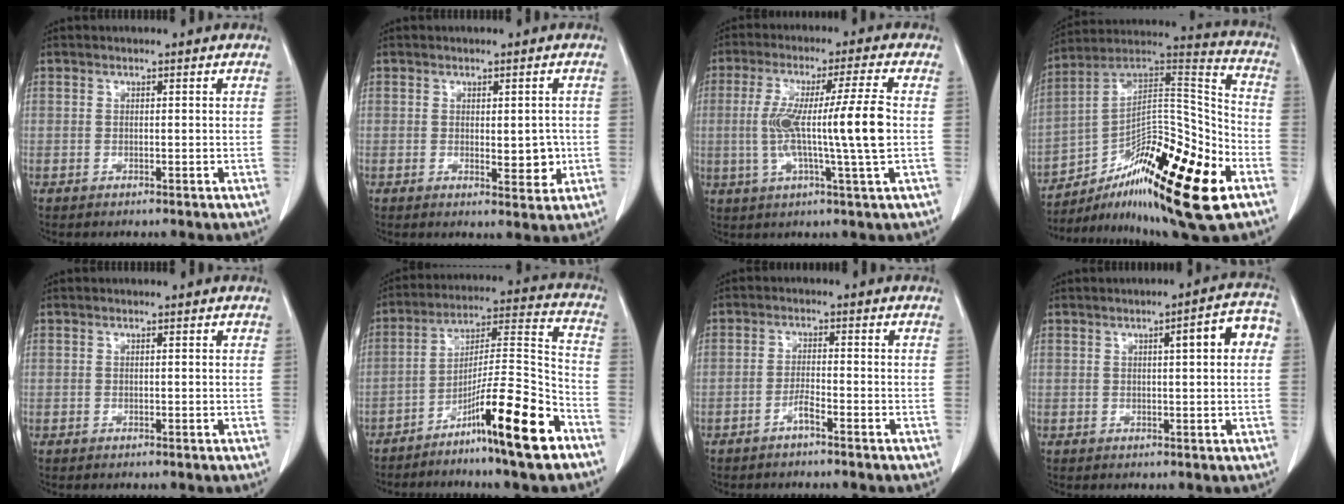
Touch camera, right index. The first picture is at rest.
{"total": 4.0, "force": [-0.2, 1.7, 3.6], "torque": [-0.041, -0.006, 0.006]}
{"total": 12.5, "force": [-0.3, -0.9, 12.5], "torque": [-0.229, 0.004, -0.005]}
{"total": 24.7, "force": [-12.0, 4.9, 21.0], "torque": [-0.310, 0.014, -0.190]}
{"total": 0.0}
{"total": 15.5, "force": [-9.3, -0.1, 12.4], "torque": [-0.206, -0.005, -0.161]}
{"total": 2.2, "force": [-1.6, -0.1, 1.4], "torque": [-0.029, 0.001, -0.033]}
{"total": 6.3, "force": [1.4, 1.1, 6.0], "torque": [-0.077, 0.020, 0.013]}